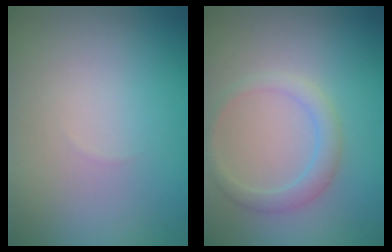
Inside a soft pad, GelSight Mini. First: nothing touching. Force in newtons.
{"total": 1.9, "press": 1.9, "slide": 0.1}